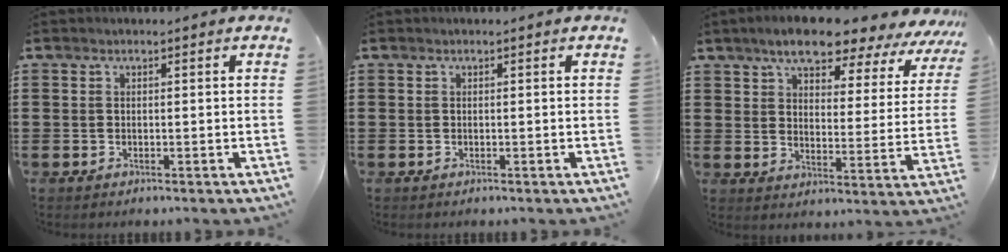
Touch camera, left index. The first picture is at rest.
{"total": 0.0}
{"total": 8.1, "force": [7.1, 1.6, 3.7], "torque": [-0.086, -0.034, 0.120]}